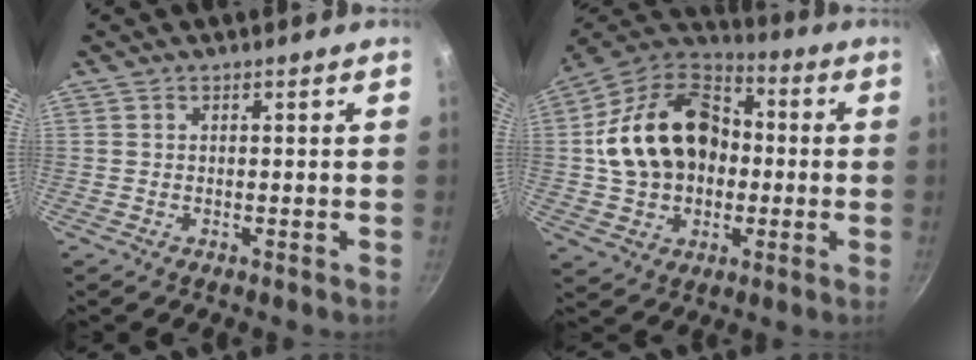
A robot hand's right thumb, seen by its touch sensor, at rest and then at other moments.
{"total": 21.2, "force": [0.6, 15.8, 14.2], "torque": [-0.224, 0.042, 0.008]}